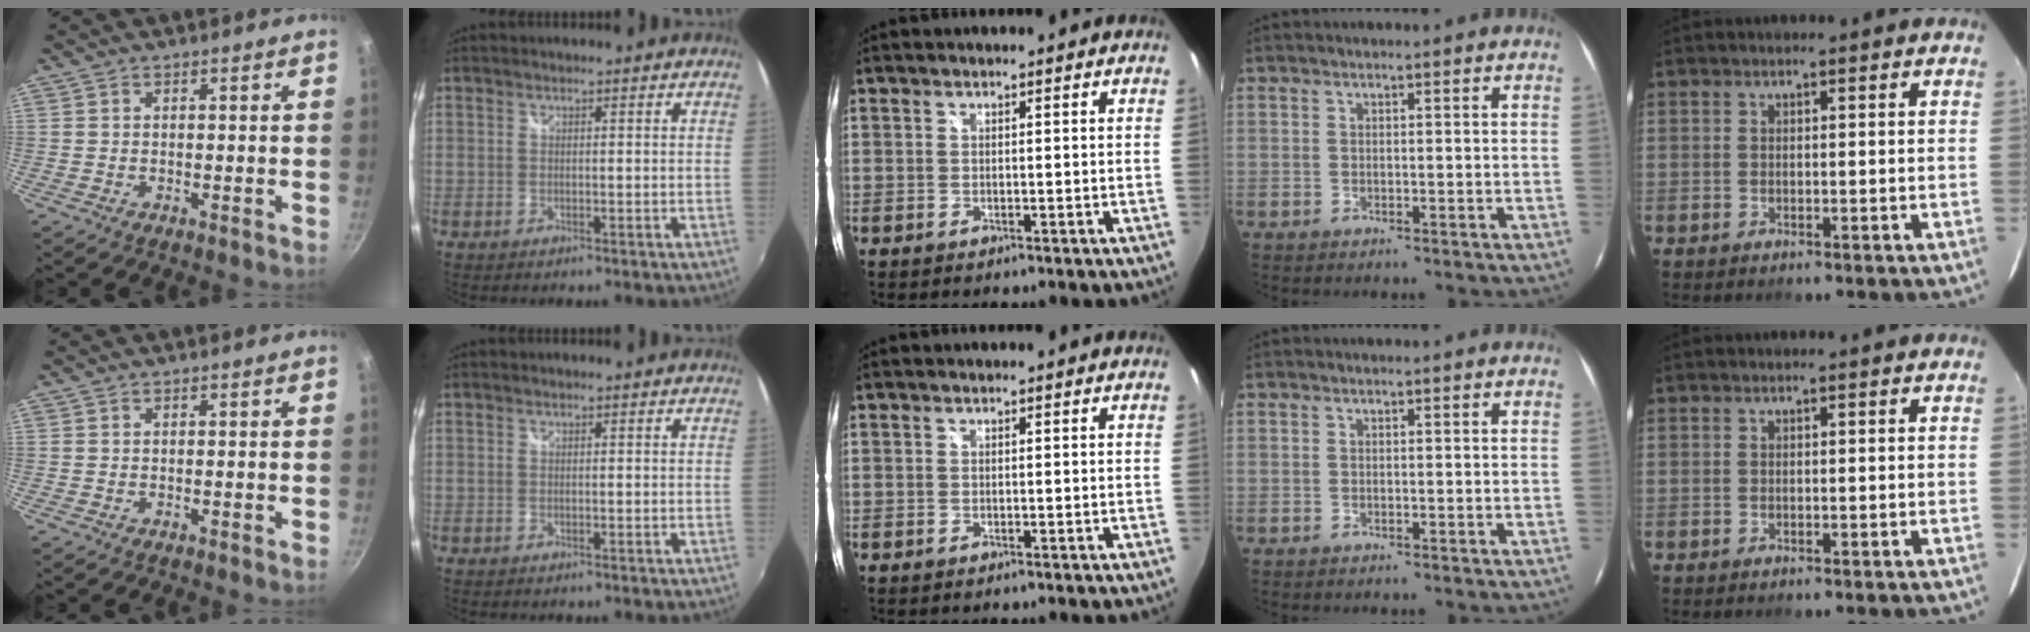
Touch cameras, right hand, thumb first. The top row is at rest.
{}